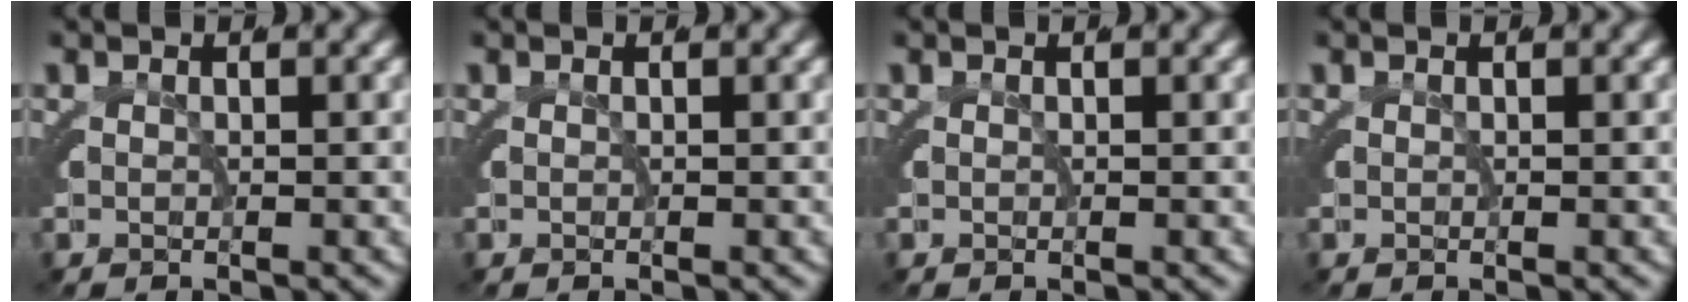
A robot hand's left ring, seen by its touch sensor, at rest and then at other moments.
{"total": 0.0}
{"total": 0.0}
{"total": 0.0}